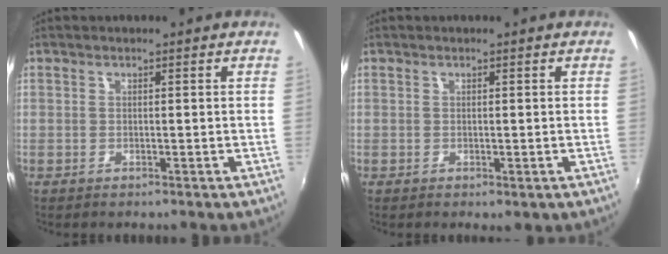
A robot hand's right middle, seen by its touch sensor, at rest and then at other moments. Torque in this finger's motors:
{"motor_torque": [0.02, -0.11, -0.03, 0.00]}